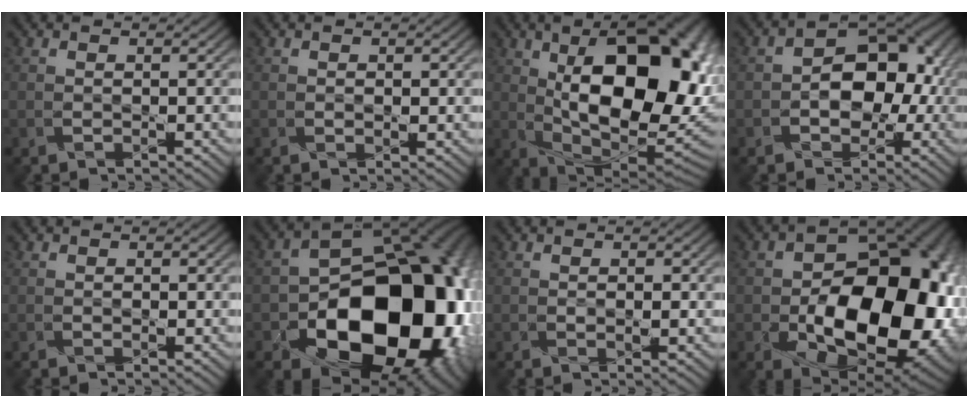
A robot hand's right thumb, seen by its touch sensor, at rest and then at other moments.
{"total": 0.9, "force": [0.1, 0.7, 0.7], "torque": [-0.010, -0.003, 0.001]}
{"total": 20.2, "force": [2.9, 11.0, 16.6], "torque": [-0.223, 0.015, 0.040]}
{"total": 8.8, "force": [-0.6, 6.2, 6.3], "torque": [-0.080, 0.009, -0.018]}
{"total": 0.6, "force": [0.1, 0.5, 0.4], "torque": [-0.006, -0.003, -0.001]}
{"total": 21.9, "force": [-5.8, 14.9, 14.9], "torque": [-0.221, -0.054, -0.067]}
{"total": 1.5, "force": [0.0, 1.0, 1.2], "torque": [-0.019, -0.004, 0.002]}
{"total": 20.3, "force": [-3.5, 12.9, 15.2], "torque": [-0.205, -0.040, -0.034]}